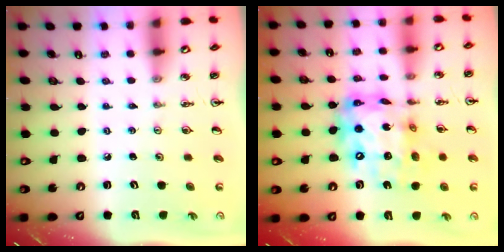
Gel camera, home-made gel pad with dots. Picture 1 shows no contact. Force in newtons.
{"total": 17.9, "press": 17.9, "slide": 1.4}